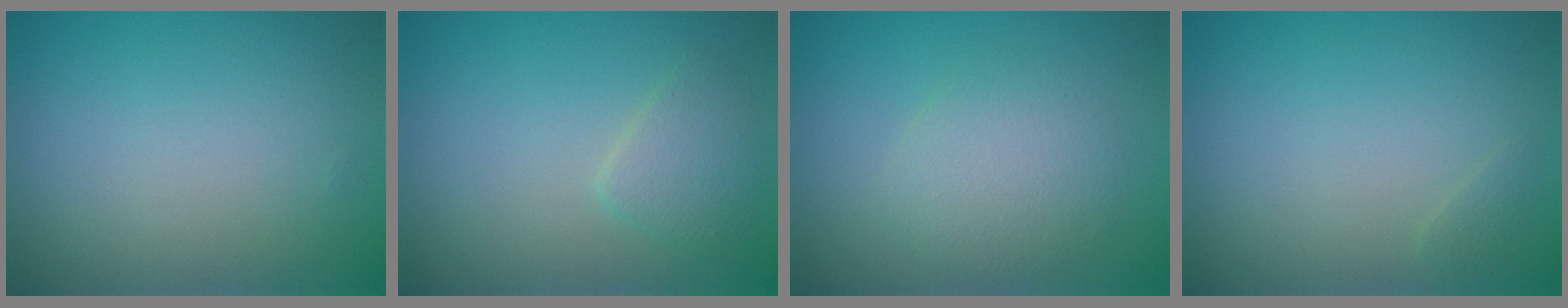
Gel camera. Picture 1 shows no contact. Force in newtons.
{"total": 2.0, "press": 2.0, "slide": 0.1}
{"total": 3.0, "press": 3.0, "slide": 0.0}
{"total": 0.5, "press": 0.5, "slide": 0.0}